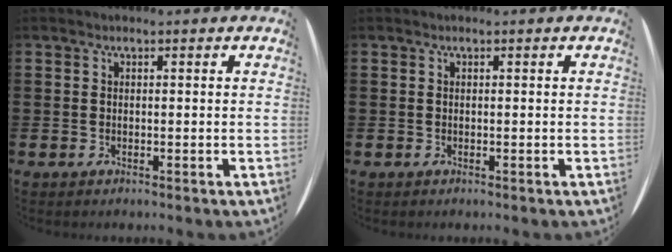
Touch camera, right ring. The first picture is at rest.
{"total": 0.0}